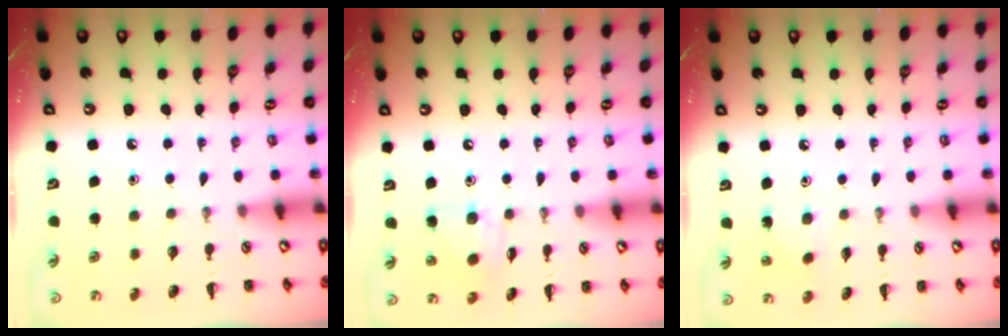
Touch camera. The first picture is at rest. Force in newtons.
{"total": 7.3, "press": 7.3, "slide": 0.7}
{"total": 2.9, "press": 2.8, "slide": 0.9}